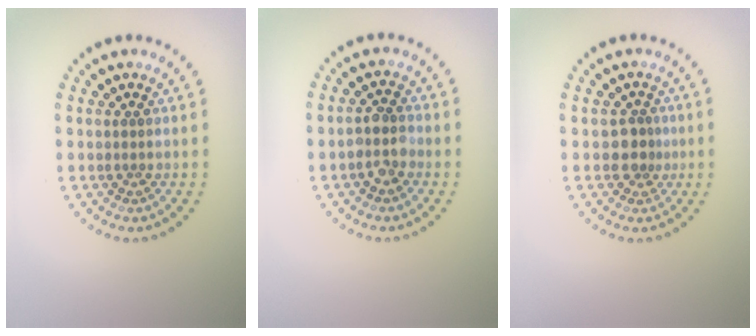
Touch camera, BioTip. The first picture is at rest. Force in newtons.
{"total": 2.3, "press": 2.1, "slide": 1.0}
{"total": 2.2, "press": 1.8, "slide": 1.3}